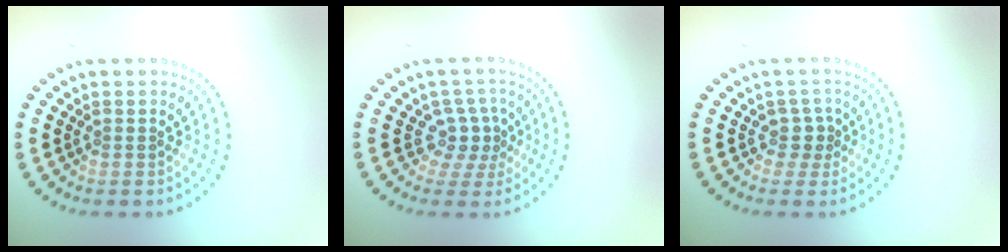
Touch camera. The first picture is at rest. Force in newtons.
{"total": 2.6, "press": 1.8, "slide": 1.9}
{"total": 1.6, "press": 1.1, "slide": 1.1}